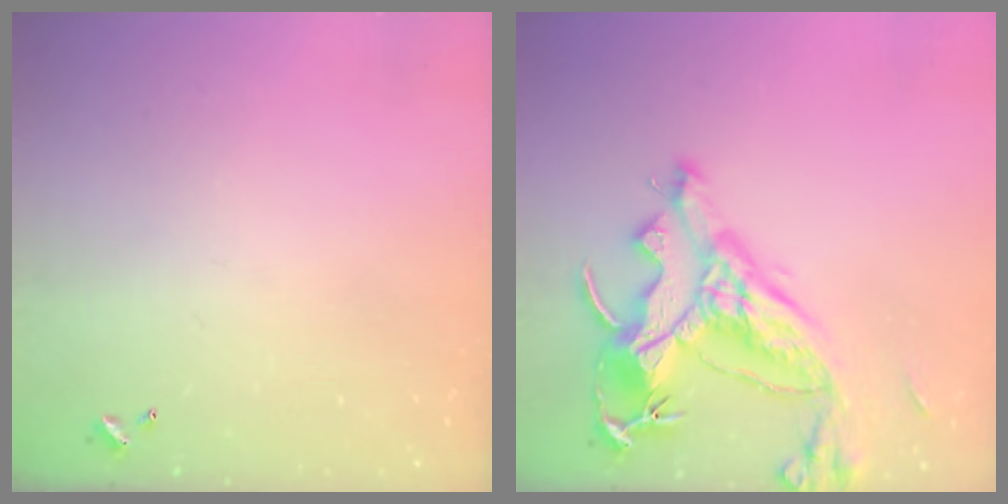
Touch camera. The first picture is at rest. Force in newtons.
{"total": 14.9, "press": 14.7, "slide": 2.3}